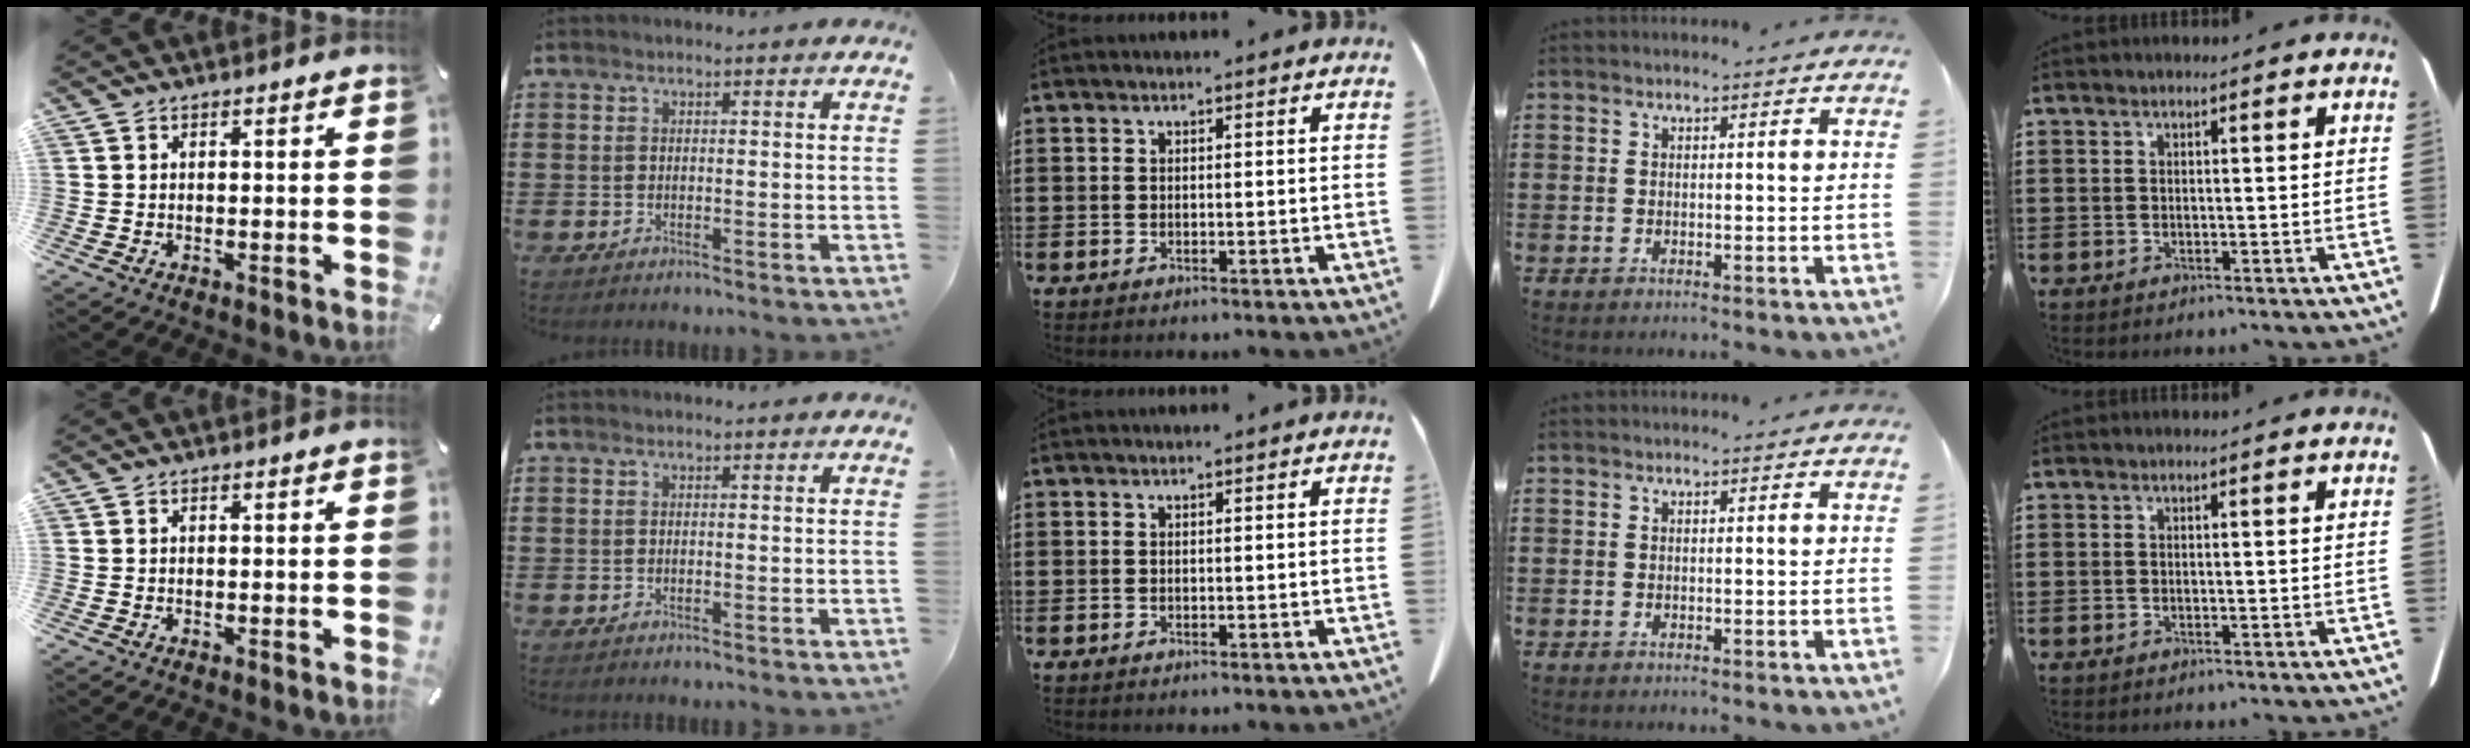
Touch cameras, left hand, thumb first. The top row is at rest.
{}